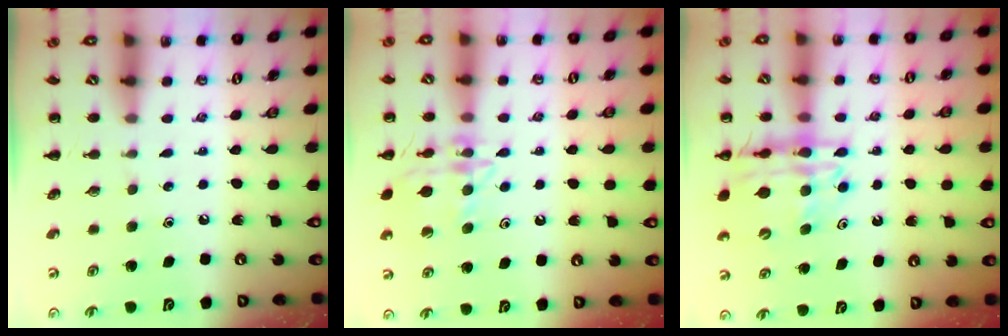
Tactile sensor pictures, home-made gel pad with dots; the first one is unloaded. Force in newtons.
{"total": 14.9, "press": 14.8, "slide": 1.2}
{"total": 16.8, "press": 16.3, "slide": 3.9}